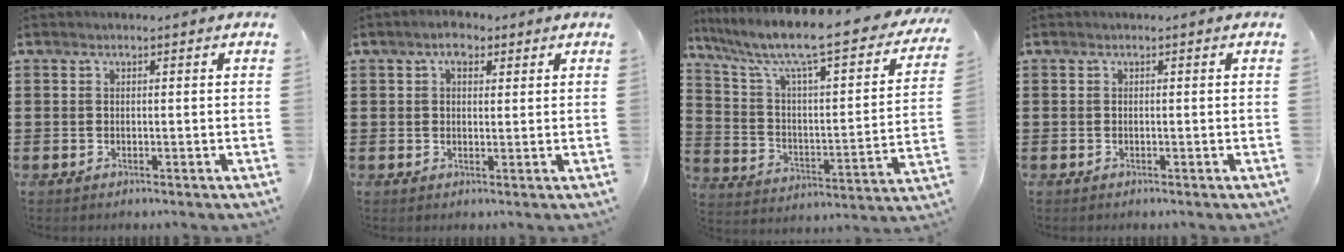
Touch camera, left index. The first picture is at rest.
{"total": 3.4, "force": [2.1, 1.7, 2.0], "torque": [-0.030, 0.005, 0.033]}
{"total": 9.9, "force": [7.9, 0.8, 5.8], "torque": [-0.140, -0.065, 0.124]}
{"total": 0.0}